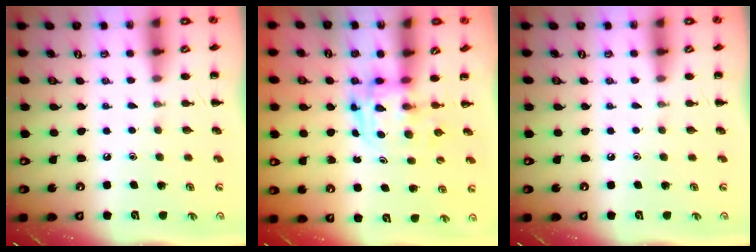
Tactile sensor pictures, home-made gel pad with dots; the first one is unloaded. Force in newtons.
{"total": 3.2, "press": 3.1, "slide": 0.5}
{"total": 0.0}